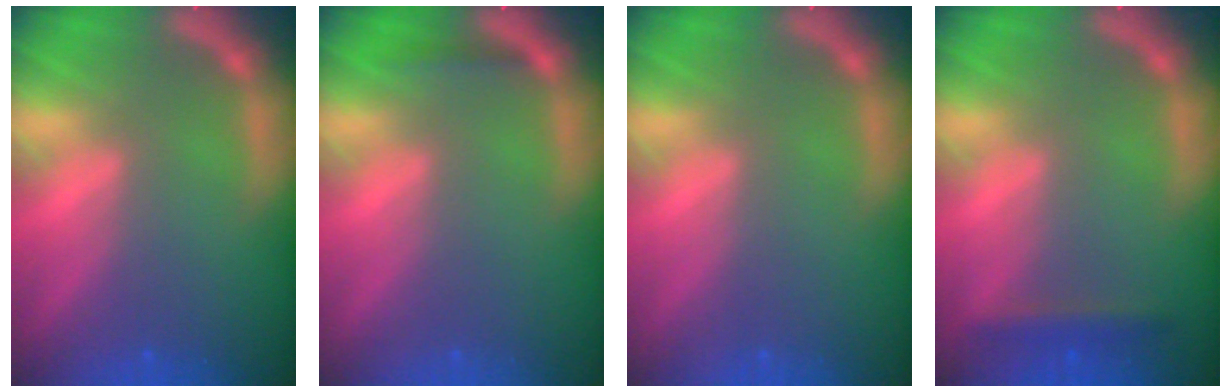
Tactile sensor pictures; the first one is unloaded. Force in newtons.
{"total": 0.9}
{"total": 0.0}
{"total": 1.9}